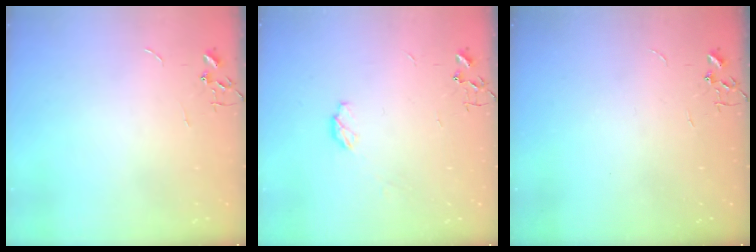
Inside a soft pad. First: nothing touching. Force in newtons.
{"total": 4.4, "press": 4.3, "slide": 0.2}
{"total": 0.0}